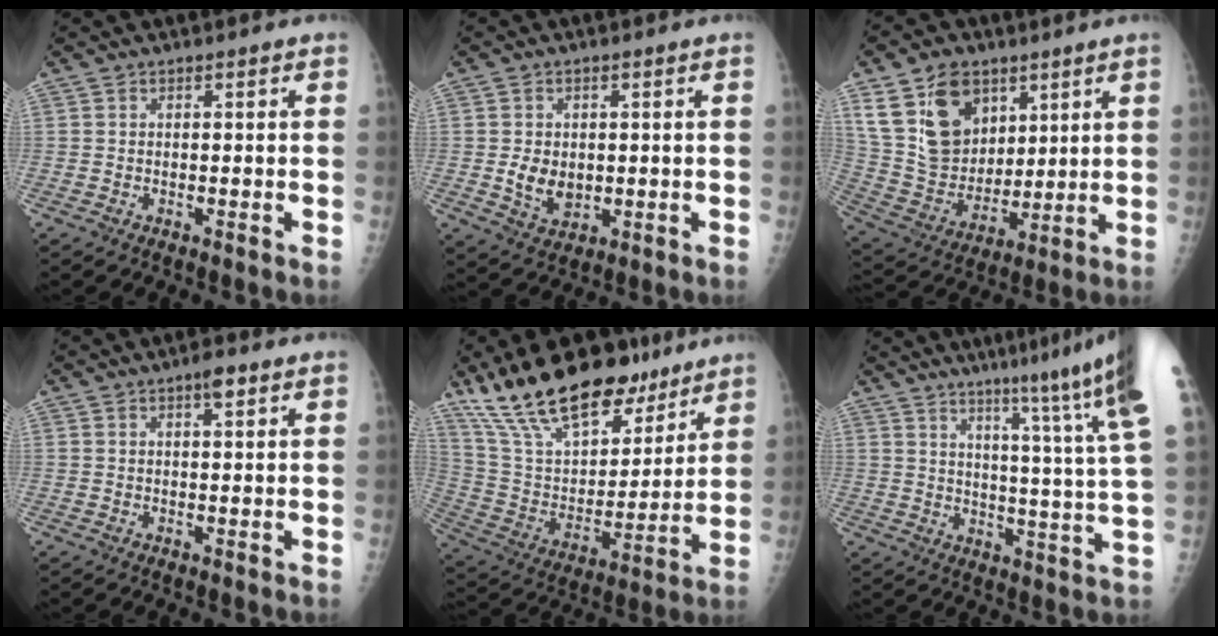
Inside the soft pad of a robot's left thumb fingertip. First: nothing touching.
{"total": 5.7, "force": [-0.2, 4.2, 3.7], "torque": [-0.043, -0.010, 0.008]}
{"total": 17.2, "force": [8.6, 11.4, 9.5], "torque": [-0.138, -0.039, 0.178]}
{"total": 2.3, "force": [1.4, 0.6, 1.8], "torque": [-0.017, -0.006, 0.017]}
{"total": 24.5, "force": [17.9, 10.7, 12.8], "torque": [-0.188, -0.066, 0.315]}
{"total": 19.7, "force": [12.8, 0.0, 15.0], "torque": [-0.191, -0.069, 0.166]}